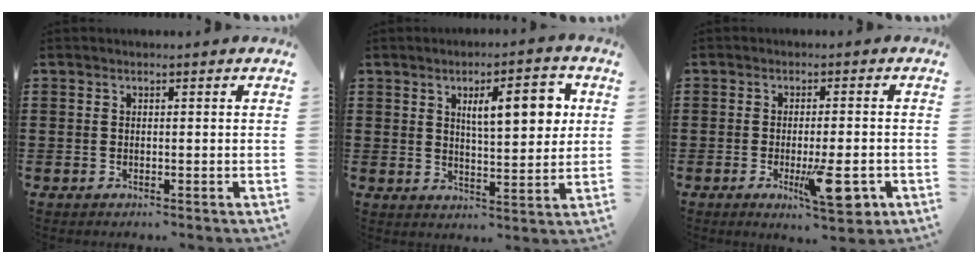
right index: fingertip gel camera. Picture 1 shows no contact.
{"total": 8.3, "force": [2.7, 2.4, 7.5], "torque": [-0.114, -0.005, 0.038]}
{"total": 8.0, "force": [-2.7, 2.0, 7.2], "torque": [-0.131, -0.014, -0.041]}